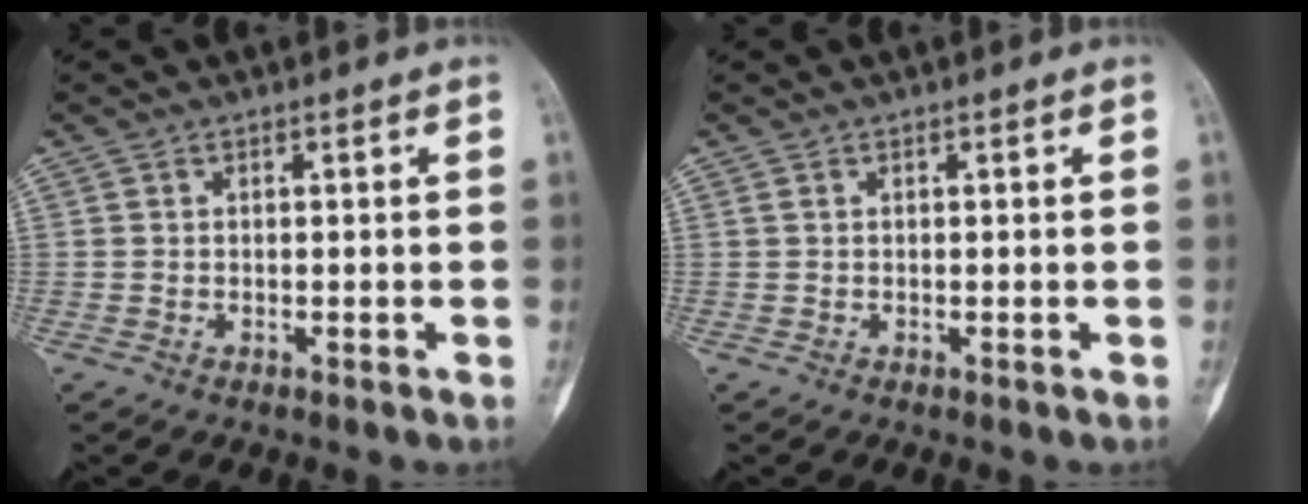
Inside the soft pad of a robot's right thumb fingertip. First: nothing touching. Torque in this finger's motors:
{"motor_torque": [0.02, -0.02, 0.08, 0.03, 0.00]}